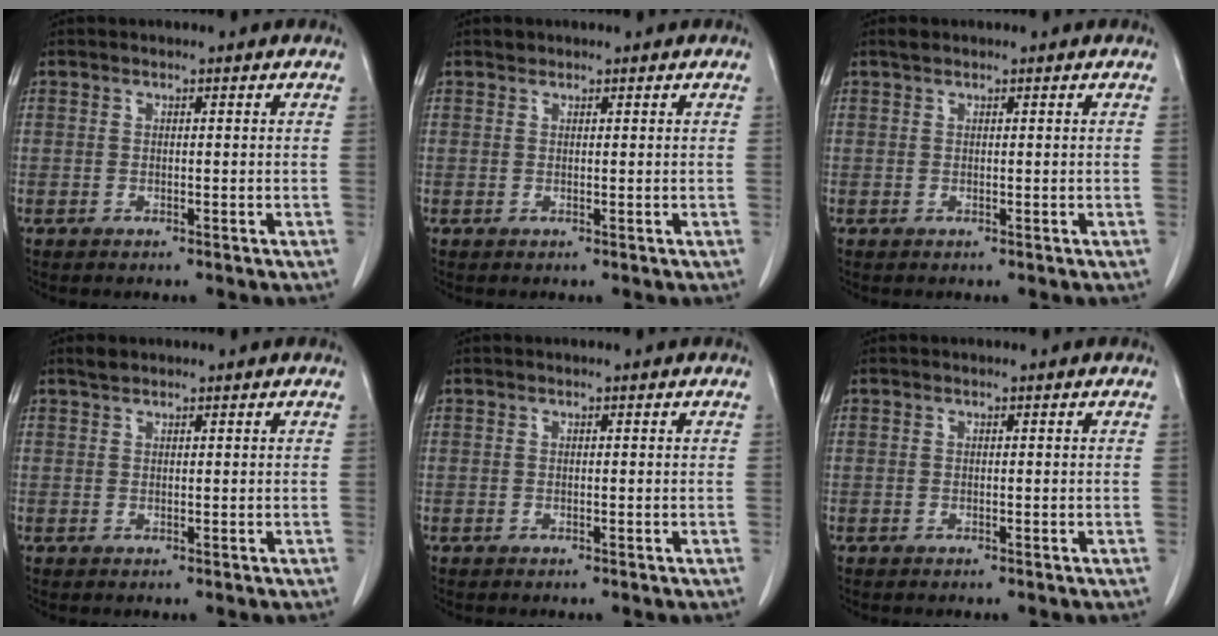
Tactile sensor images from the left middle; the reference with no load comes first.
{"total": 0.6, "force": [0.5, 0.3, 0.0], "torque": [-0.004, 0.001, 0.008]}
{"total": 0.7, "force": [0.6, 0.3, 0.2], "torque": [-0.011, 0.009, 0.013]}
{"total": 1.1, "force": [1.0, 0.3, 0.3], "torque": [-0.011, 0.005, 0.020]}
{"total": 0.0}
{"total": 0.0}